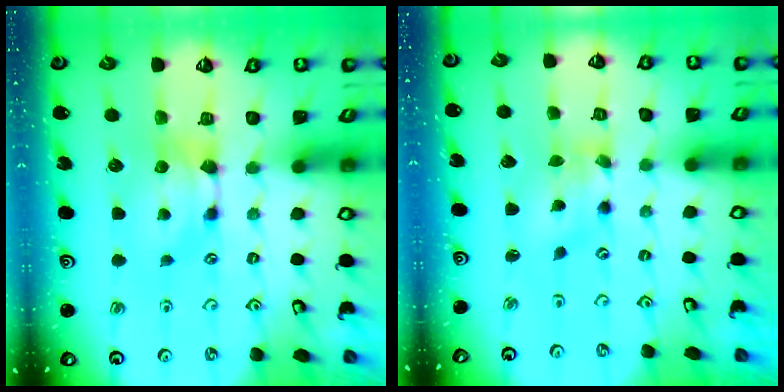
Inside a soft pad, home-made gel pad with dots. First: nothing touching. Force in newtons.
{"total": 2.0, "press": 1.2, "slide": 1.5}